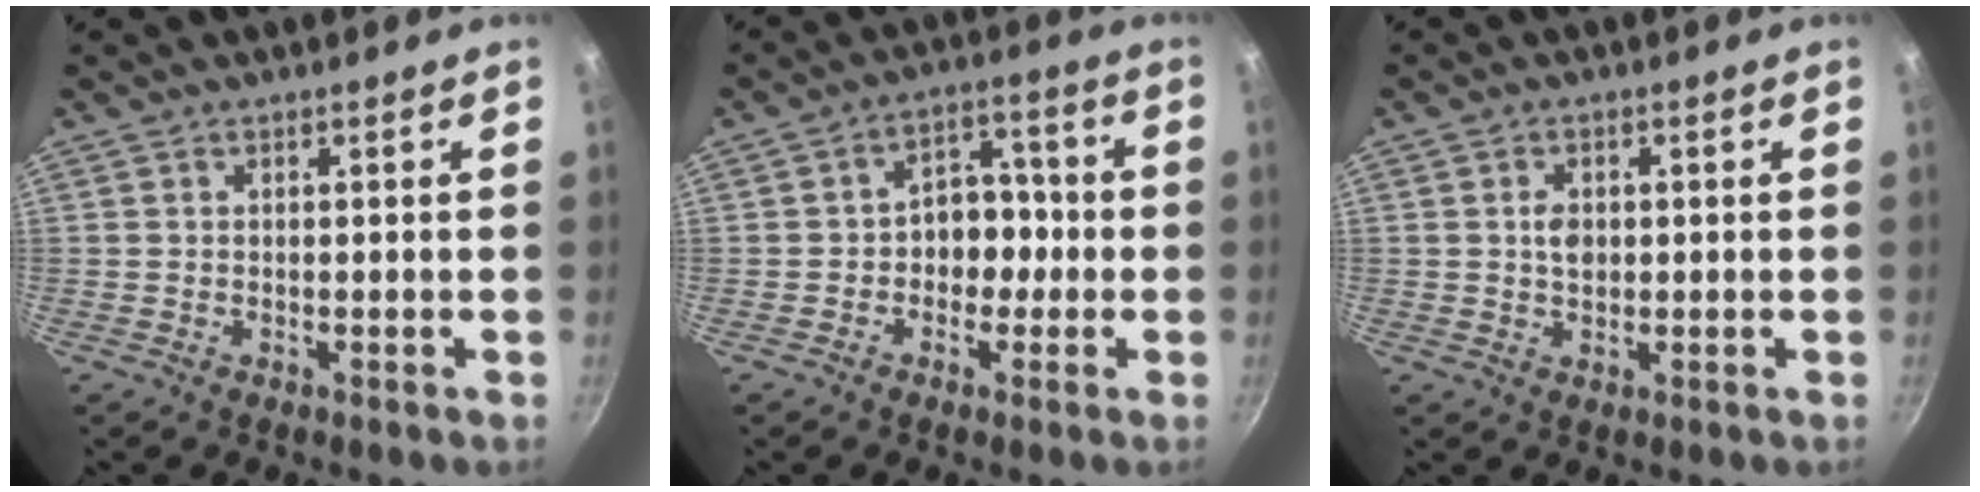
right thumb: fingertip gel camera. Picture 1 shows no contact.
{"total": 7.9, "force": [-1.0, 5.9, 5.1], "torque": [-0.035, 0.033, -0.028]}
{"total": 3.0, "force": [0.3, 2.1, 2.0], "torque": [-0.026, 0.000, 0.006]}